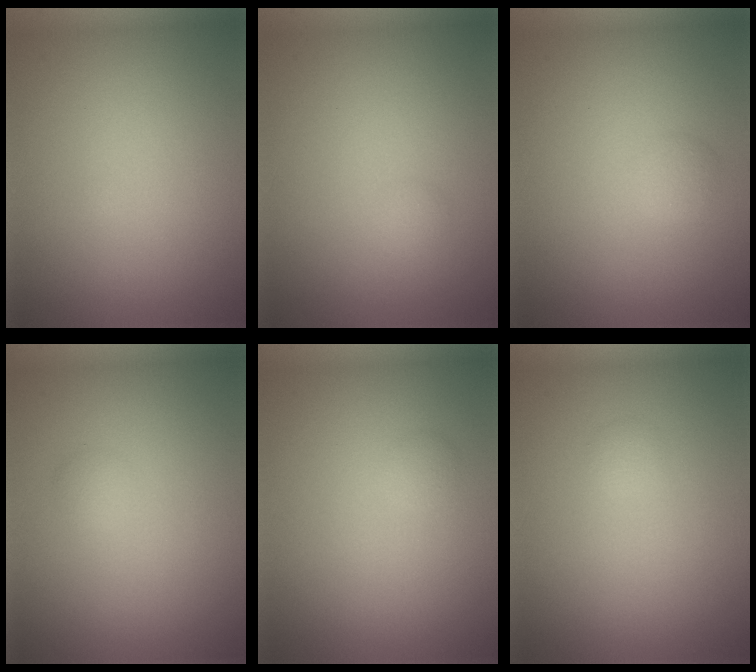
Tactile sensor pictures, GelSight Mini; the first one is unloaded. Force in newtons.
{"total": 0.8, "press": 0.8, "slide": 0.0}
{"total": 1.0, "press": 1.0, "slide": 0.0}
{"total": 0.8, "press": 0.8, "slide": 0.0}
{"total": 0.7, "press": 0.7, "slide": 0.0}
{"total": 0.7, "press": 0.7, "slide": 0.0}